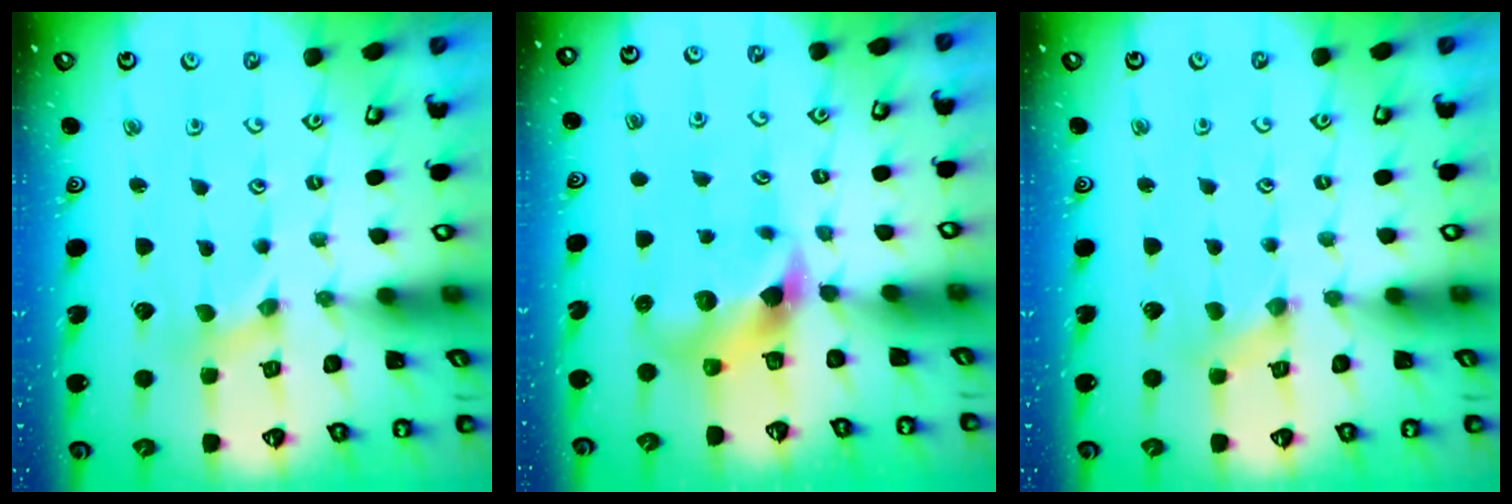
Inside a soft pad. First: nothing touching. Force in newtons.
{"total": 6.9, "press": 6.8, "slide": 1.1}
{"total": 0.0}